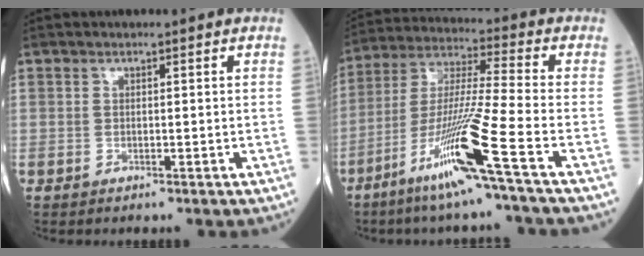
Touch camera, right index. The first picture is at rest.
{"total": 14.8, "force": [-7.6, -2.2, 12.5], "torque": [-0.252, -0.029, -0.147]}